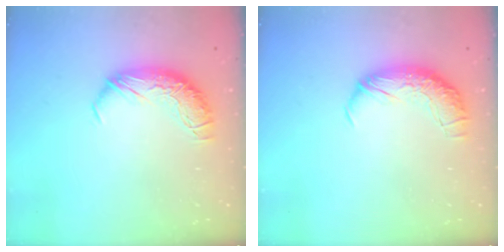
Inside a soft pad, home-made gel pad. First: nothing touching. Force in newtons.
{"total": 2.4, "press": 1.0, "slide": 2.2}